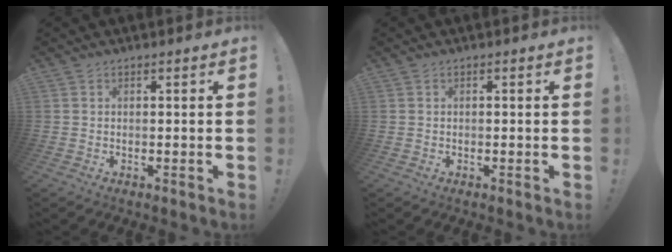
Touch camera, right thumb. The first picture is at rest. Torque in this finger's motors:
{"motor_torque": [0.11, 0.05, 0.18, -0.07, 0.00]}